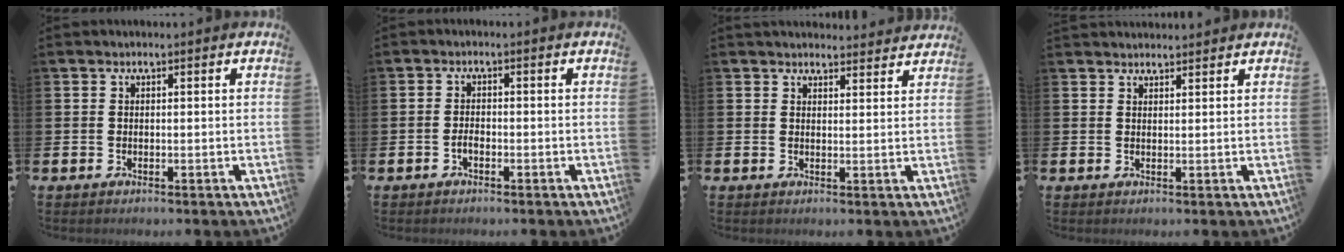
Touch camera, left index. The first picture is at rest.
{"total": 1.3, "force": [-0.7, 0.6, 0.9], "torque": [-0.019, 0.001, -0.013]}
{"total": 3.0, "force": [3.0, 0.6, 0.0], "torque": [0.004, -0.018, 0.052]}
{"total": 1.8, "force": [1.8, 0.3, -0.1], "torque": [0.009, -0.009, 0.031]}